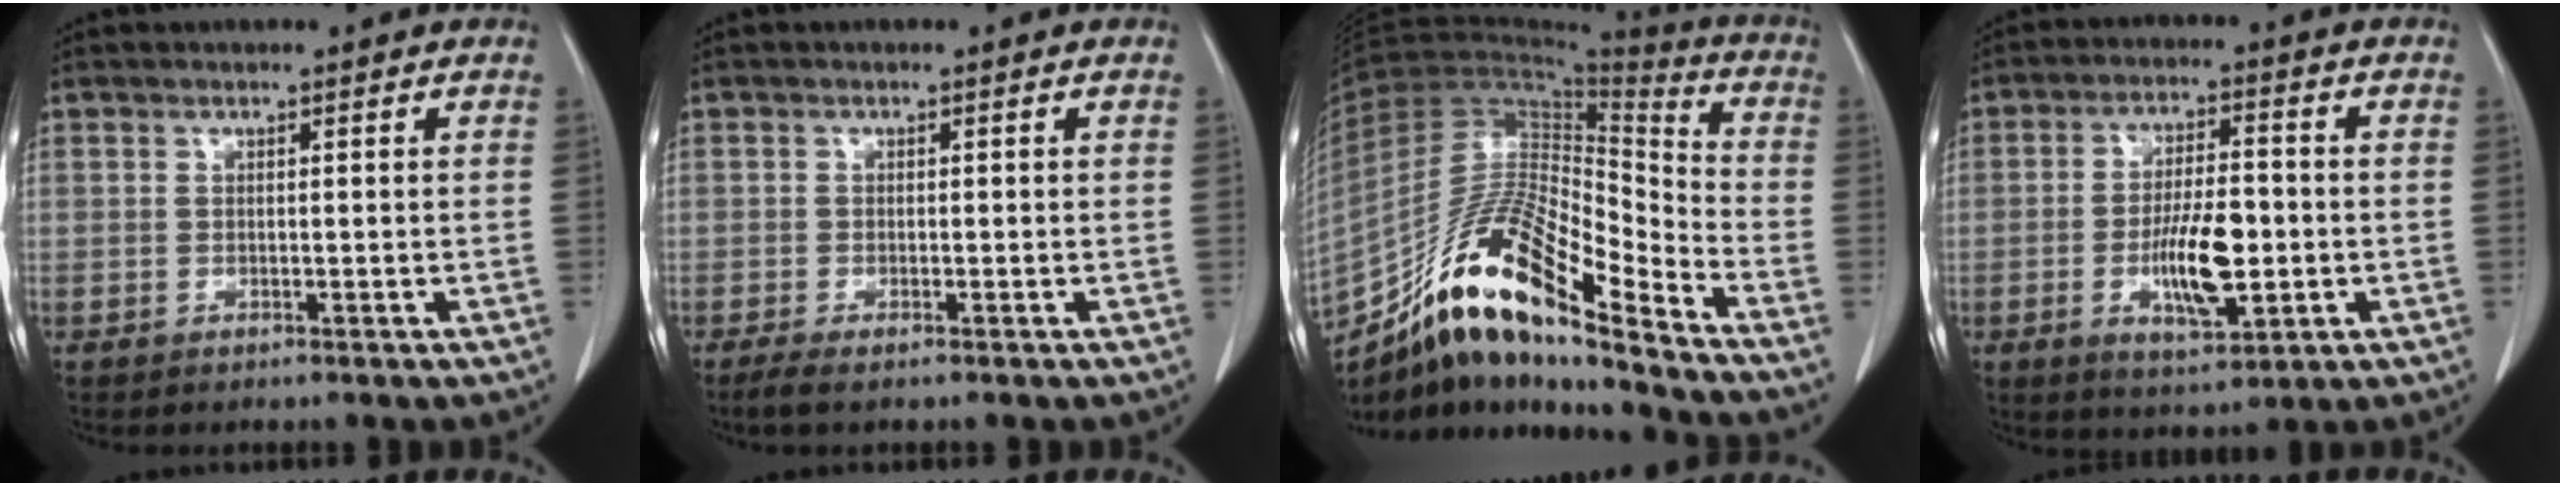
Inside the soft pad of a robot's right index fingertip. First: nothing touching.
{"total": 2.2, "force": [-1.6, 0.4, 1.5], "torque": [-0.030, -0.006, -0.030]}
{"total": 19.8, "force": [-13.9, 3.0, 13.8], "torque": [-0.275, 0.000, -0.249]}
{"total": 10.1, "force": [-2.1, 3.2, 9.4], "torque": [-0.173, -0.003, -0.031]}